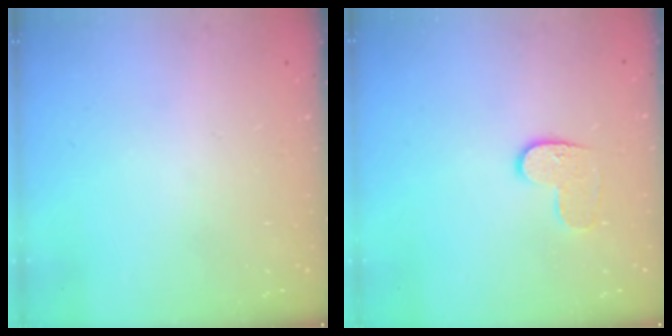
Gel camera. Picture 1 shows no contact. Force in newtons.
{"total": 6.8, "press": 6.8, "slide": 0.1}